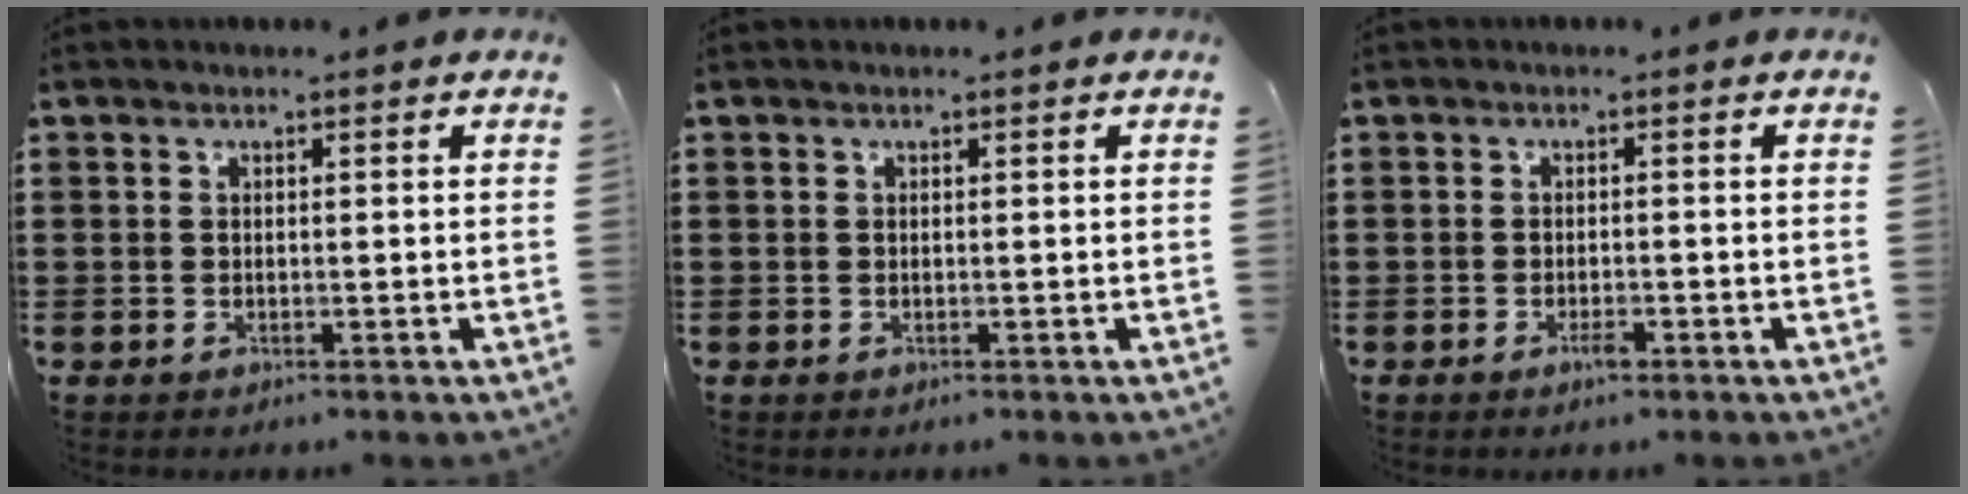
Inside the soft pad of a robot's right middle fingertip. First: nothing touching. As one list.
[{"total": 0.0}, {"total": 1.6, "force": [-1.0, 0.5, 1.2], "torque": [-0.023, -0.001, -0.017]}]